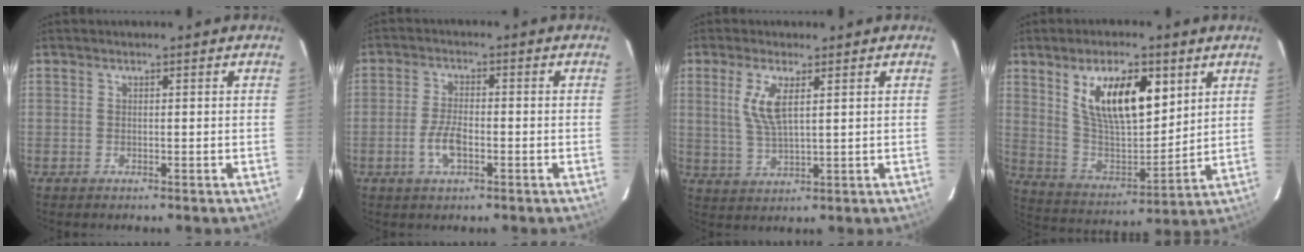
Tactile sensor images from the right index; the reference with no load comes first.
{"total": 5.1, "force": [-2.1, 2.0, 4.2], "torque": [-0.089, 0.000, -0.040]}
{"total": 6.2, "force": [2.1, 1.7, 5.5], "torque": [-0.117, -0.001, 0.045]}
{"total": 16.4, "force": [7.4, 6.8, 13.0], "torque": [-0.224, 0.004, 0.147]}